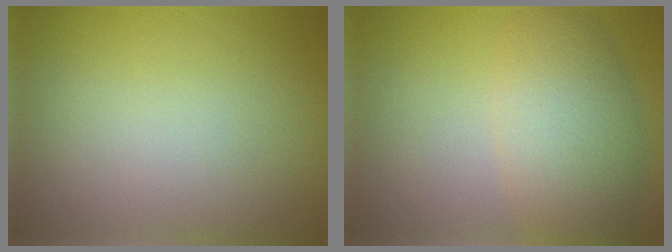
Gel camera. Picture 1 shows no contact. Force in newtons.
{"total": 5.4, "press": 5.4, "slide": 0.3}